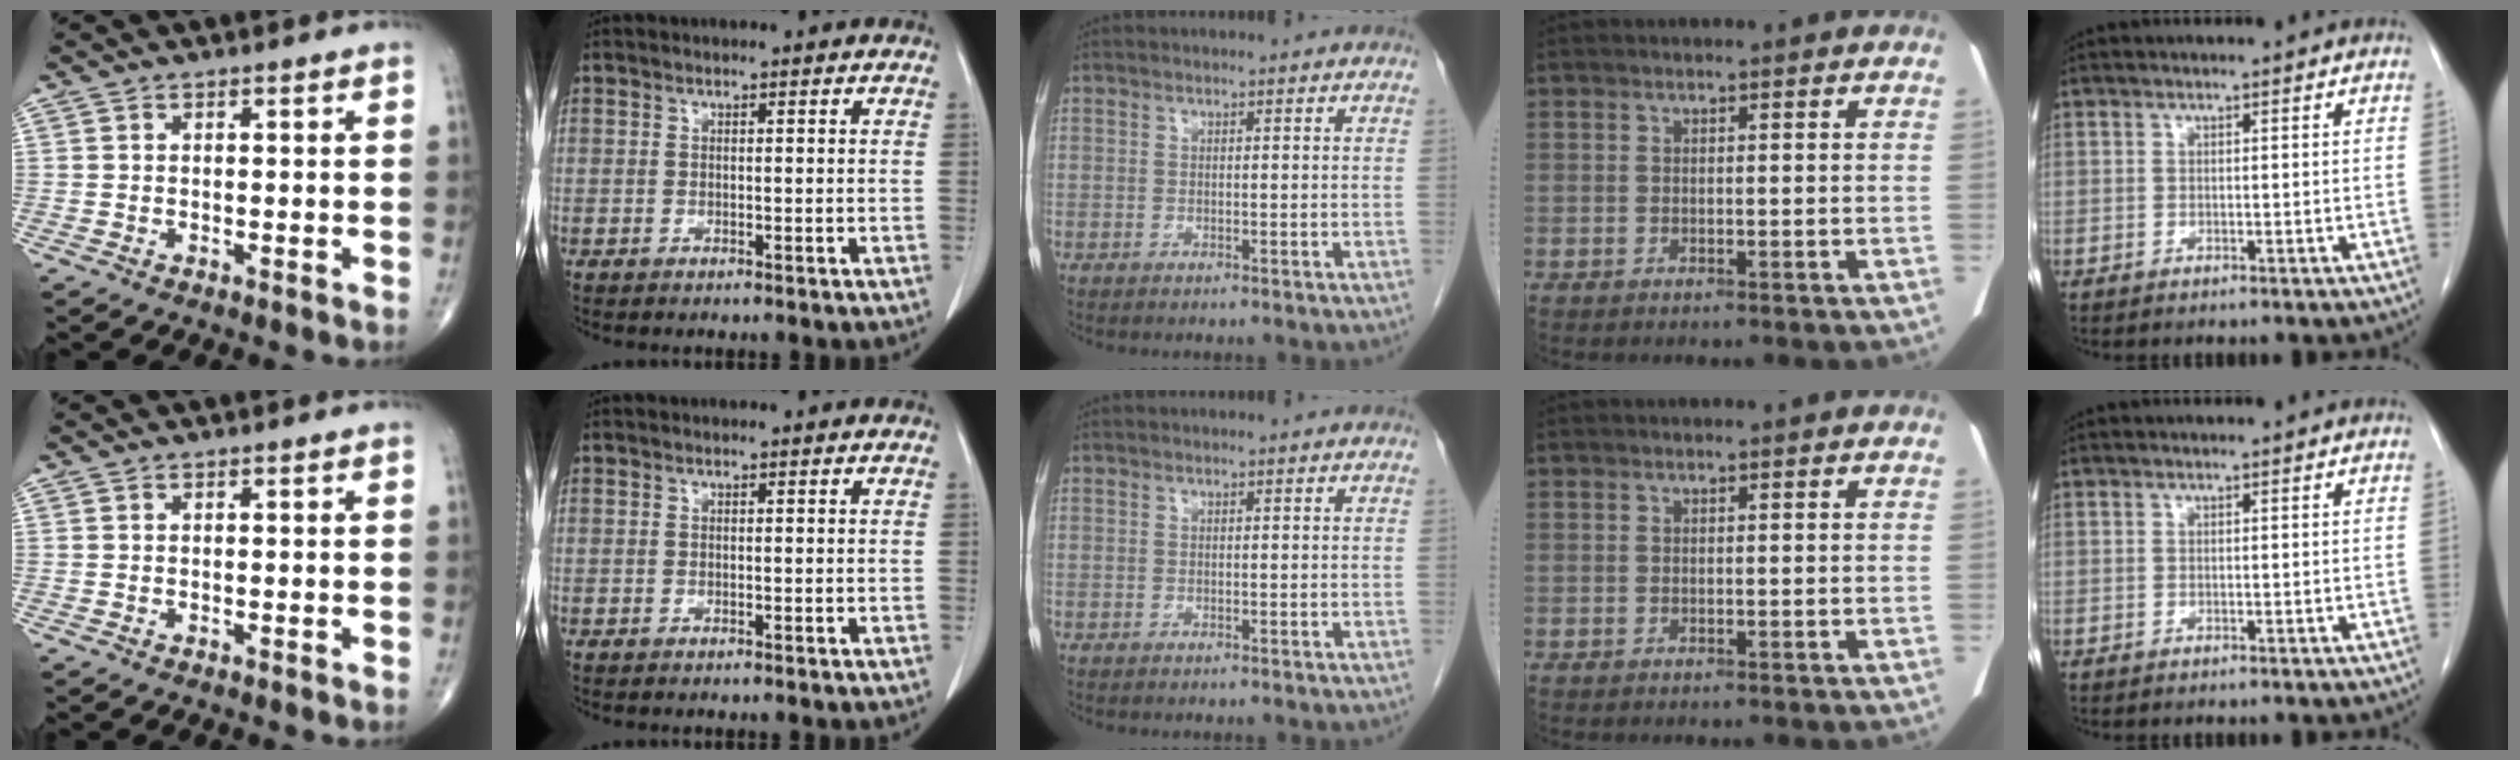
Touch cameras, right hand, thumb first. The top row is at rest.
{}